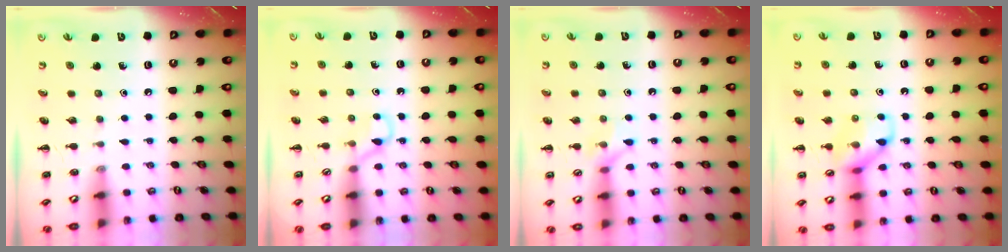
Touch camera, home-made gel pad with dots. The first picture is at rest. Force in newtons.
{"total": 2.7, "press": 2.4, "slide": 1.1}
{"total": 6.1, "press": 6.1, "slide": 0.4}
{"total": 10.0, "press": 10.0, "slide": 0.5}